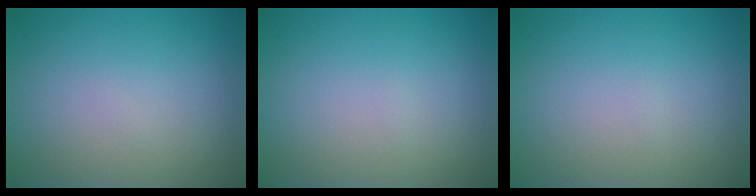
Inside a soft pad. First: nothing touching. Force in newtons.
{"total": 0.0}
{"total": 0.0}